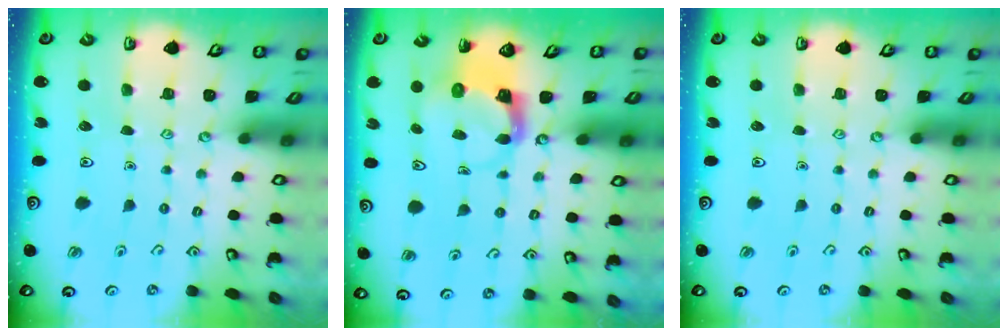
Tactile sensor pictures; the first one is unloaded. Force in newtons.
{"total": 4.0, "press": 4.0, "slide": 0.5}
{"total": 0.0}